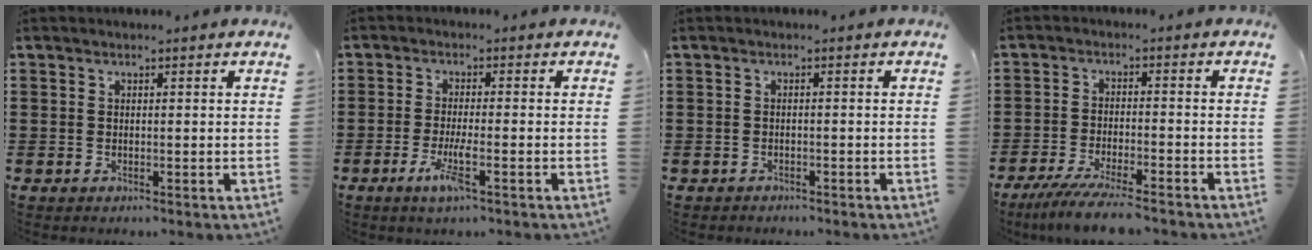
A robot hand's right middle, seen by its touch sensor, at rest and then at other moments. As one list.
[{"total": 4.8, "force": [-2.3, 0.5, 4.2], "torque": [-0.096, -0.017, -0.046]}, {"total": 0.7, "force": [-0.6, 0.3, 0.0], "torque": [0.000, 0.002, -0.015]}, {"total": 6.0, "force": [-5.2, 0.2, 3.0], "torque": [-0.067, -0.017, -0.099]}]